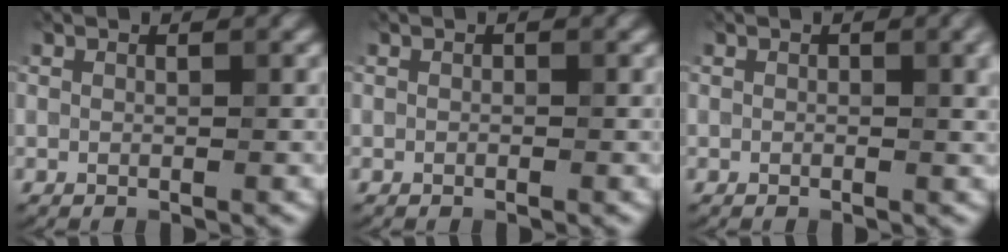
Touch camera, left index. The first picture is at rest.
{"total": 0.0}
{"total": 3.3, "force": [1.2, 1.3, 2.8], "torque": [-0.021, 0.012, 0.020]}